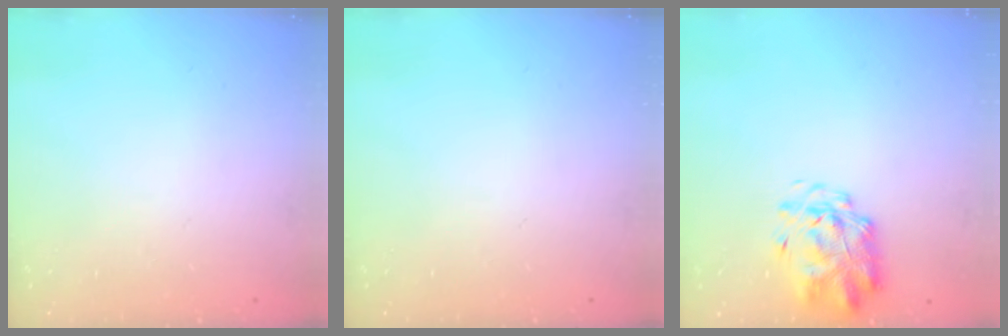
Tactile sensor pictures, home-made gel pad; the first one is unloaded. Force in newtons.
{"total": 0.0}
{"total": 3.0, "press": 2.9, "slide": 0.8}